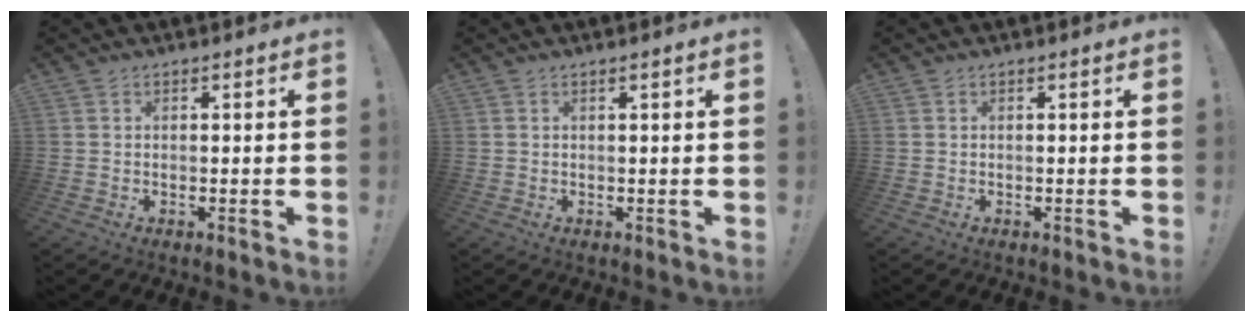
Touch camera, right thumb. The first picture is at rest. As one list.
[{"total": 1.5, "force": [0.6, -0.2, 1.3], "torque": [-0.020, -0.002, 0.008]}, {"total": 0.0}]